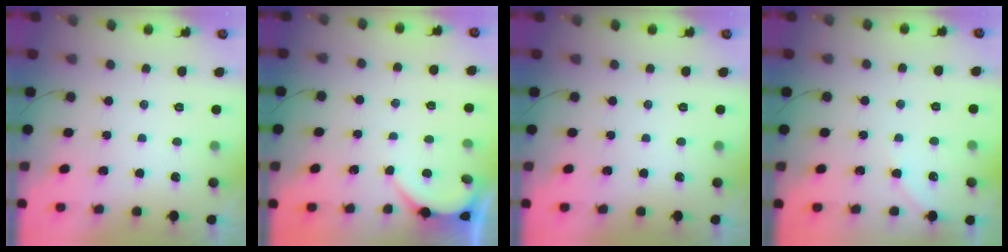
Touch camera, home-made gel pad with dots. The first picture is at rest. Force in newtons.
{"total": 1.7, "press": 1.7, "slide": 0.2}
{"total": 0.0}
{"total": 2.9, "press": 2.8, "slide": 0.4}